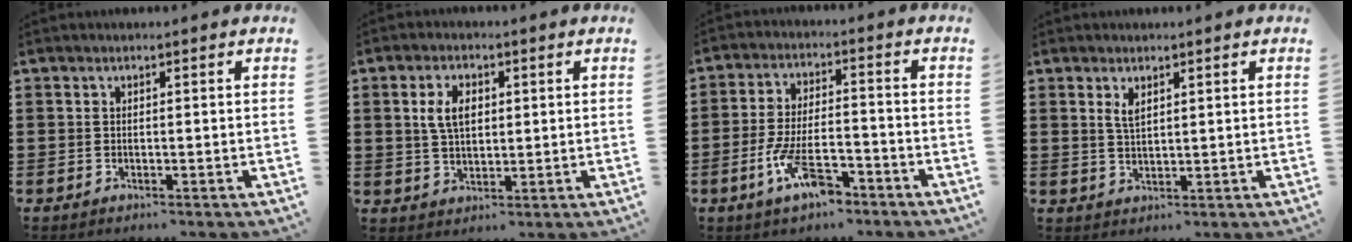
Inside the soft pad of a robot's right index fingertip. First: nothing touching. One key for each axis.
{"total": 4.9, "fx": 1.1, "fy": 2.9, "fz": 3.8, "tx": -0.089, "ty": 0.010, "tz": 0.015}
{"total": 9.0, "fx": -4.5, "fy": 3.2, "fz": 7.1, "tx": -0.146, "ty": 0.001, "tz": -0.081}
{"total": 2.3, "fx": 1.3, "fy": 0.9, "fz": 1.7, "tx": -0.036, "ty": 0.004, "tz": 0.023}